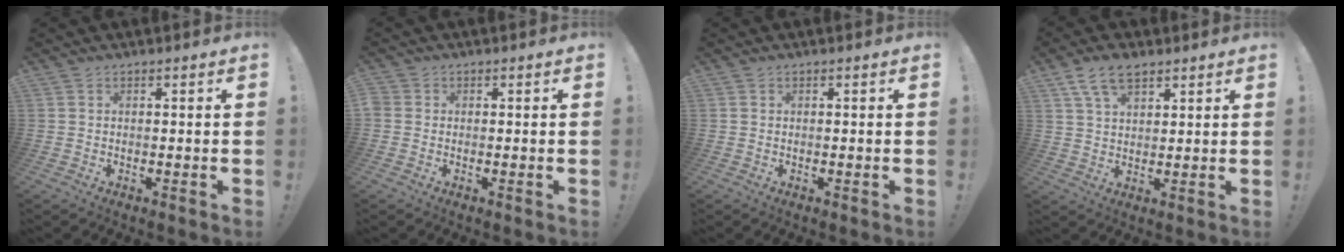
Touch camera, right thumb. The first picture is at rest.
{"total": 1.1, "force": [-0.3, 0.9, 0.5], "torque": [-0.012, 0.003, -0.004]}
{"total": 0.0}
{"total": 8.5, "force": [5.1, 4.4, 5.3], "torque": [-0.091, -0.011, 0.096]}